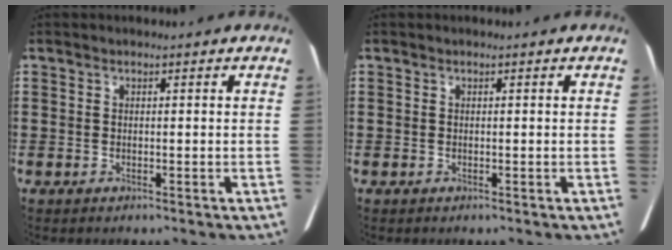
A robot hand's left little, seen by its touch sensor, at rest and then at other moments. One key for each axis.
{"total": 0.0}